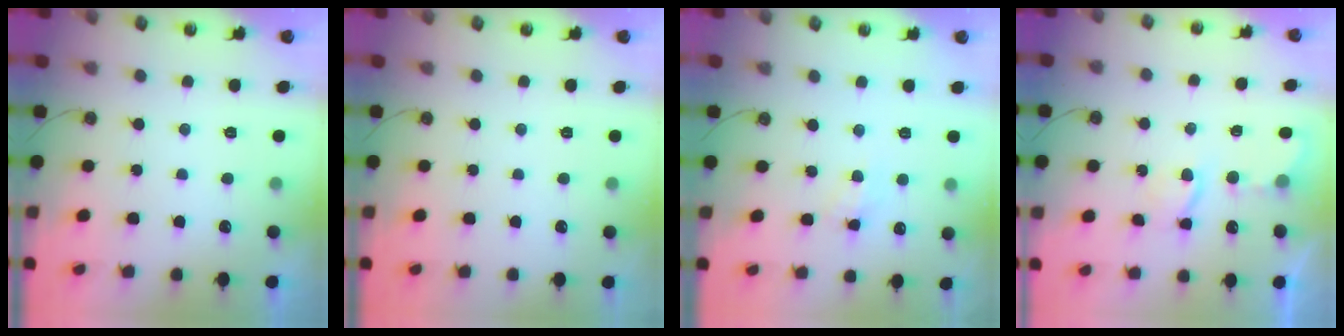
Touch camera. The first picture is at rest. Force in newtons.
{"total": 0.0}
{"total": 4.4, "press": 4.3, "slide": 0.6}
{"total": 4.1, "press": 4.1, "slide": 0.4}